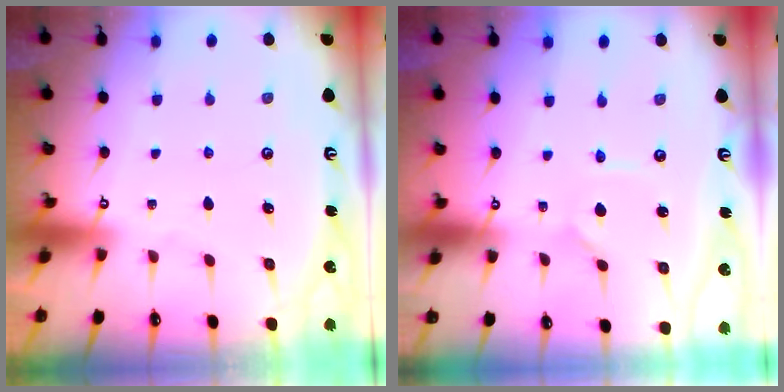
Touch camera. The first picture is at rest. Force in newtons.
{"total": 1.6, "press": 1.6, "slide": 0.1}